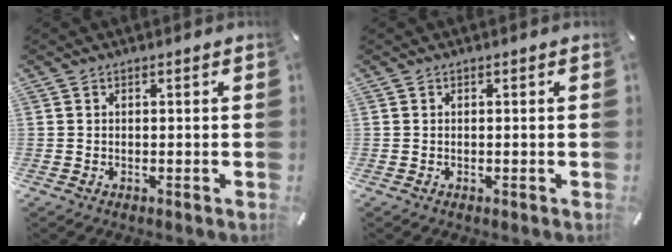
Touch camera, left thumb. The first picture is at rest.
{"total": 0.0}